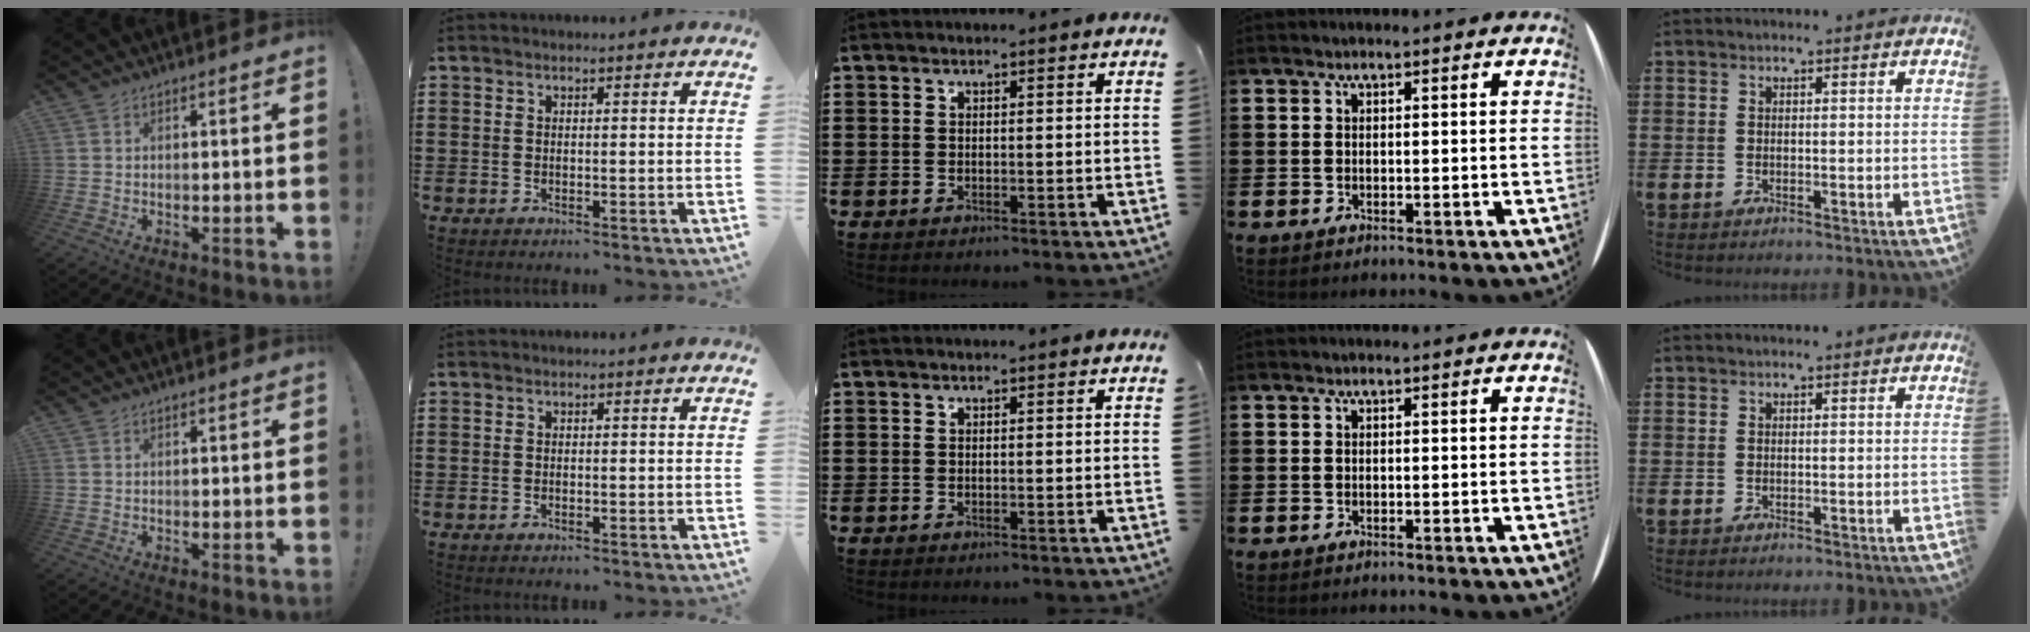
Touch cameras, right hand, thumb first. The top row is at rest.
{}